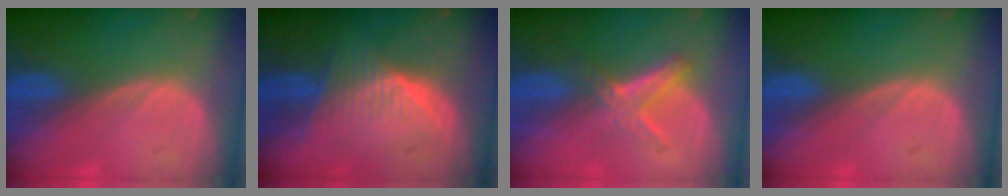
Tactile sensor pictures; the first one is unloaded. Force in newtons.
{"total": 7.4, "press": 6.7, "slide": 3.2}
{"total": 5.0, "press": 4.7, "slide": 1.5}
{"total": 0.0}